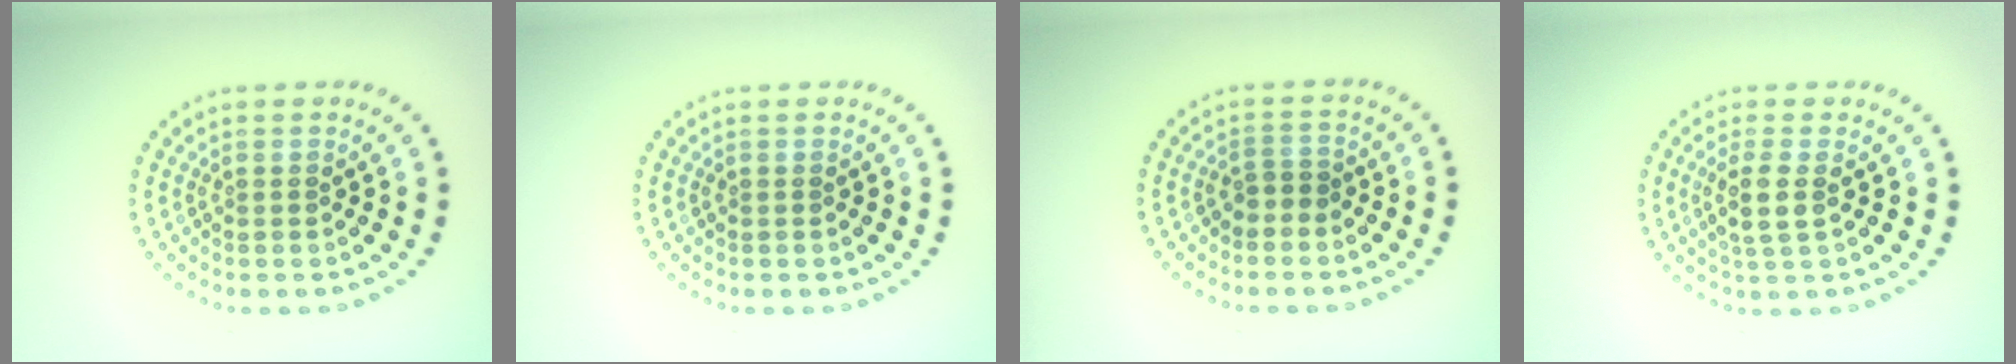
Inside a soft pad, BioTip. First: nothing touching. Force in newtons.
{"total": 0.0}
{"total": 1.2, "press": 0.9, "slide": 0.7}
{"total": 2.4, "press": 2.1, "slide": 1.1}